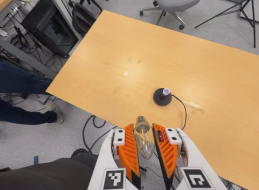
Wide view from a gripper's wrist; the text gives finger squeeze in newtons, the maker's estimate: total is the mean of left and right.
{"total": 14.0, "left": 15.3, "right": 12.7}